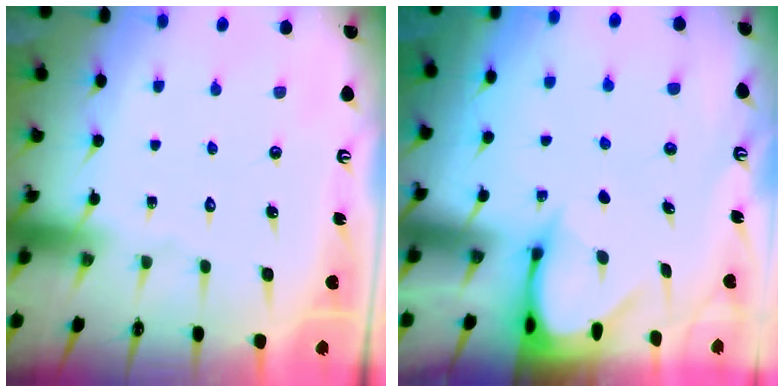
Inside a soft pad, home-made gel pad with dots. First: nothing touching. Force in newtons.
{"total": 3.3, "press": 3.3, "slide": 0.3}